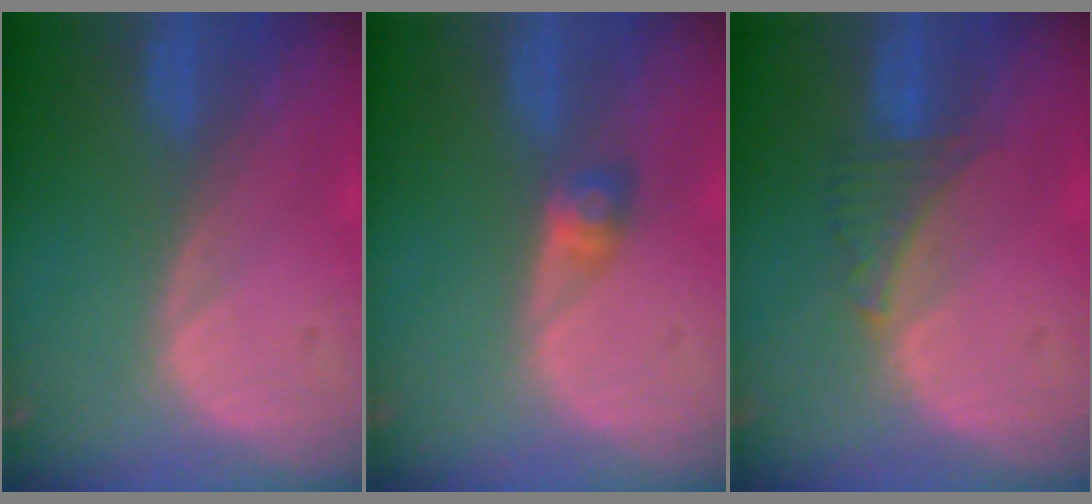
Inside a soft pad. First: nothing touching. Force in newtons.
{"total": 2.5, "press": 2.3, "slide": 1.0}
{"total": 2.9, "press": 2.9, "slide": 0.6}